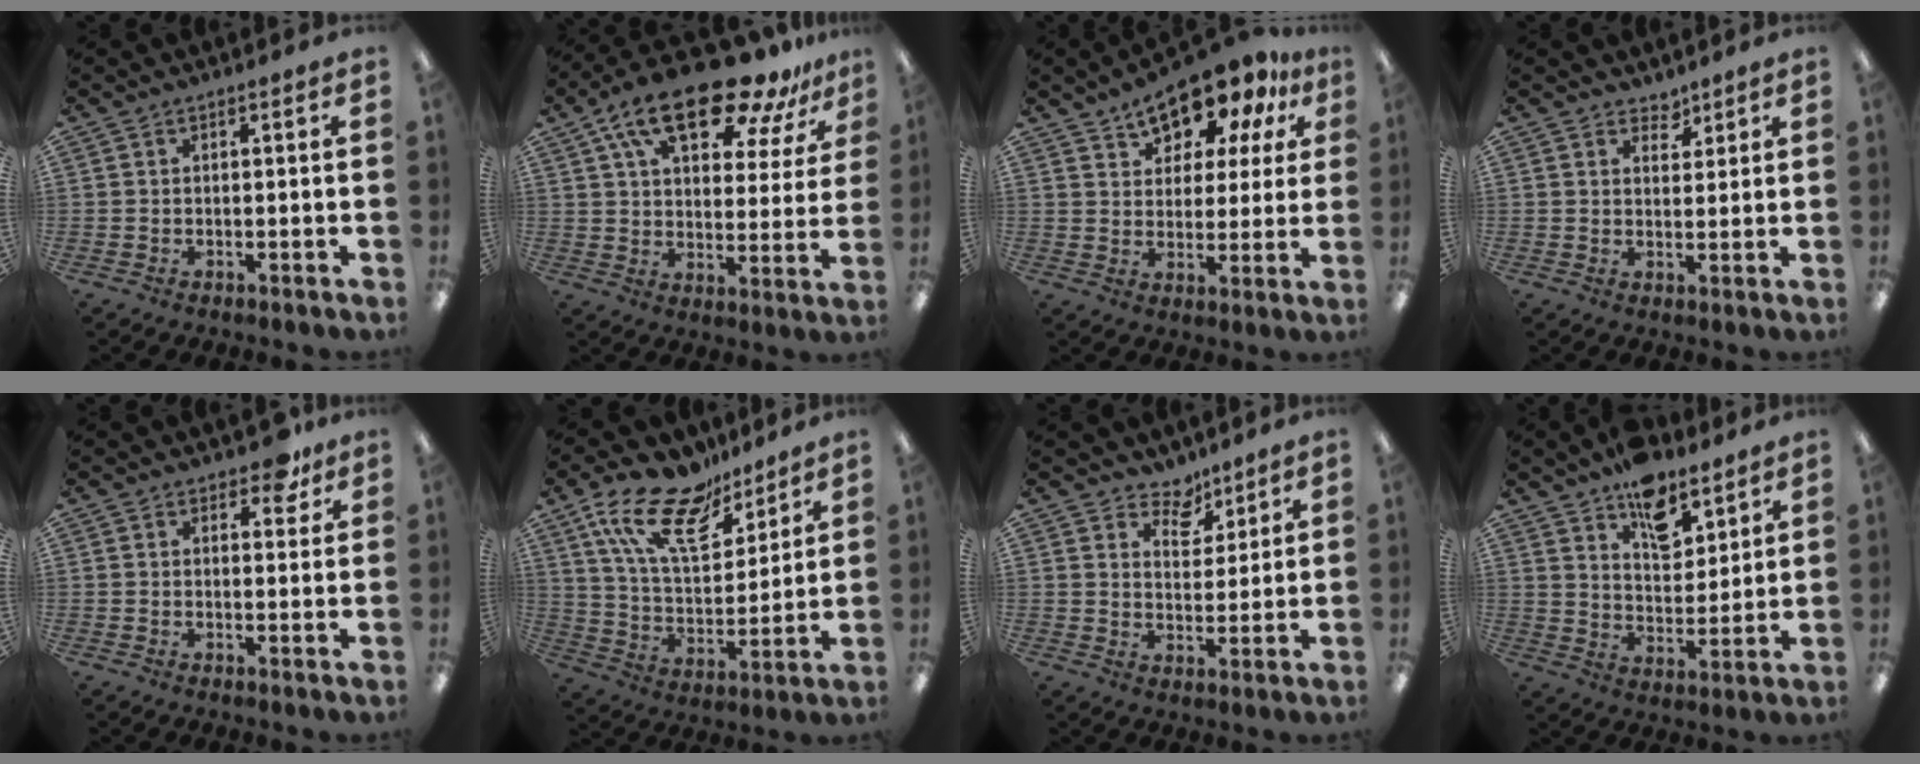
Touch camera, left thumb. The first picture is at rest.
{"total": 21.5, "force": [14.1, 8.8, 13.6], "torque": [-0.224, -0.074, 0.240]}
{"total": 12.7, "force": [10.4, 5.6, 4.7], "torque": [-0.075, -0.073, 0.188]}
{"total": 3.4, "force": [2.8, 1.7, 0.6], "torque": [0.007, -0.020, 0.048]}
{"total": 5.4, "force": [3.7, 2.7, 2.8], "torque": [-0.023, -0.014, 0.061]}
{"total": 19.3, "force": [13.3, 8.5, 11.1], "torque": [-0.209, -0.065, 0.240]}
{"total": 6.3, "force": [5.2, 3.5, 1.0], "torque": [-0.010, -0.037, 0.093]}
{"total": 11.4, "force": [8.4, 5.8, 4.9], "torque": [-0.061, -0.050, 0.150]}